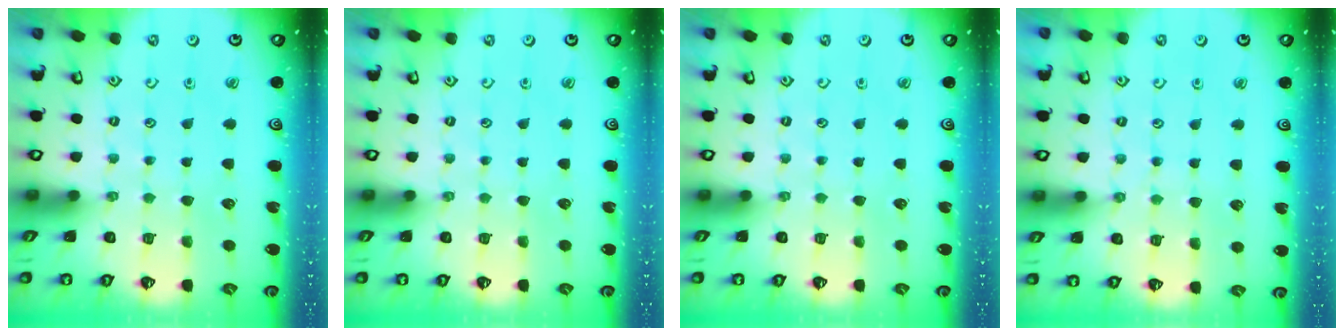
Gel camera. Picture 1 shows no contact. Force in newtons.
{"total": 0.0}
{"total": 0.0}
{"total": 2.7, "press": 2.7, "slide": 0.5}